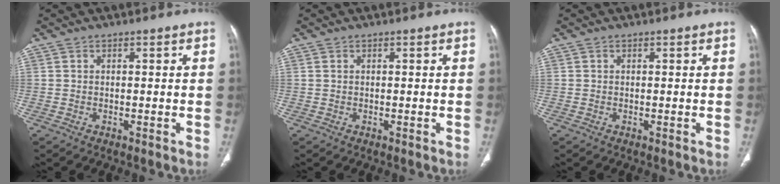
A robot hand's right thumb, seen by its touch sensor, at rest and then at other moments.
{"total": 0.0}
{"total": 0.0}